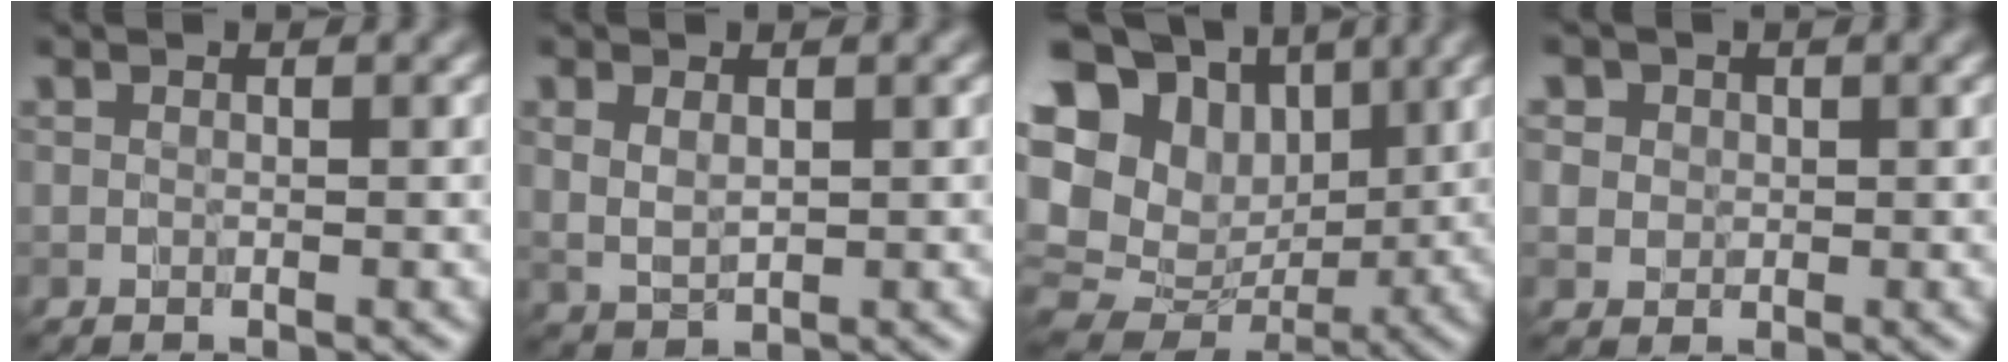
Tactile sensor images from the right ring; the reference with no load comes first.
{"total": 1.6, "force": [0.6, 0.9, 1.2], "torque": [-0.026, -0.005, 0.018]}
{"total": 16.3, "force": [2.9, 13.2, 9.2], "torque": [-0.192, 0.027, 0.055]}
{"total": 2.6, "force": [1.2, 2.2, 0.7], "torque": [-0.009, 0.004, 0.019]}